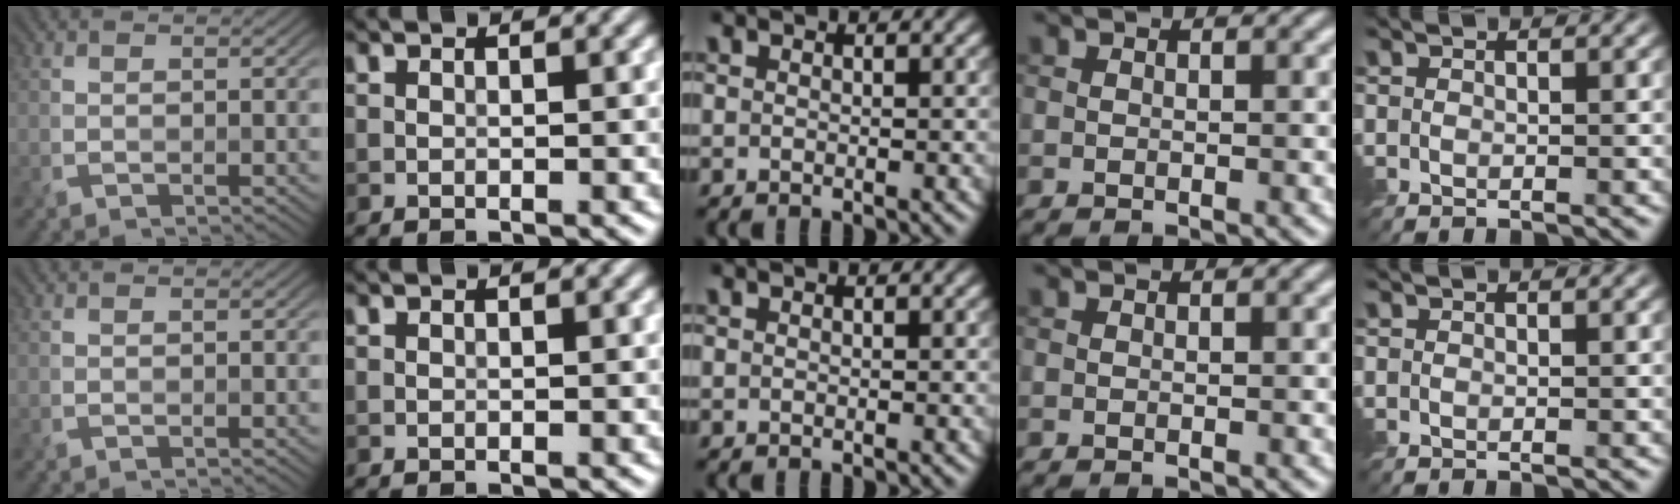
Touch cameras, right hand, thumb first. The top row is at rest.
{}